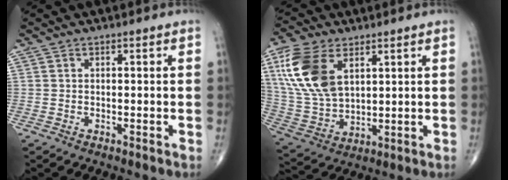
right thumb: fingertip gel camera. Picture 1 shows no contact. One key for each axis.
{"total": 15.8, "fx": 6.1, "fy": 9.2, "fz": 11.3, "tx": -0.234, "ty": -0.016, "tz": 0.127}